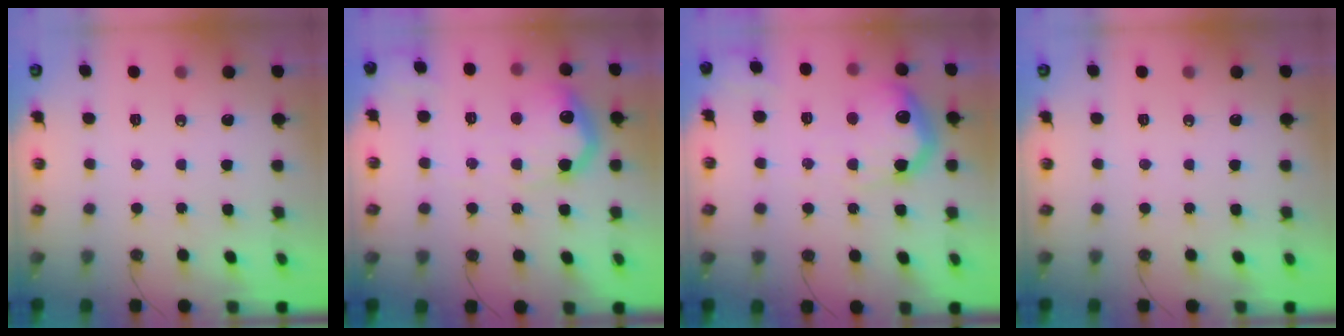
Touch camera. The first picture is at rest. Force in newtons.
{"total": 15.9, "press": 15.9, "slide": 1.1}
{"total": 18.2, "press": 18.2, "slide": 1.6}
{"total": 0.0}